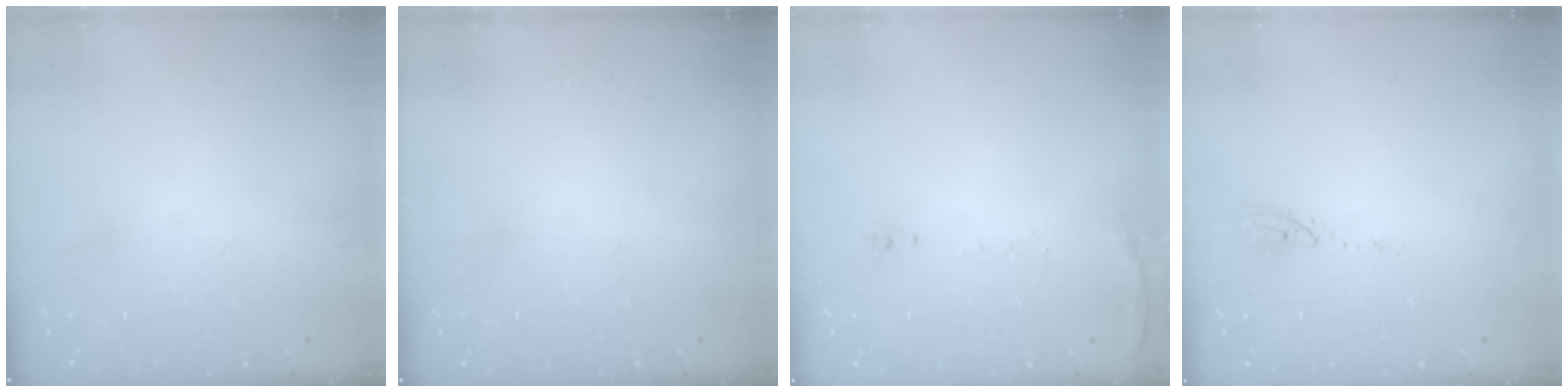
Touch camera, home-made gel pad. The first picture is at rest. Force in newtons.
{"total": 0.0}
{"total": 6.6, "press": 6.5, "slide": 0.7}
{"total": 3.0, "press": 2.9, "slide": 0.3}